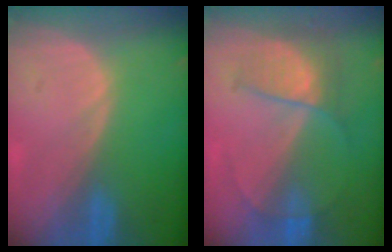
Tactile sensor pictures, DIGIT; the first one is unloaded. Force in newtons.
{"total": 6.3, "press": 5.6, "slide": 2.8}